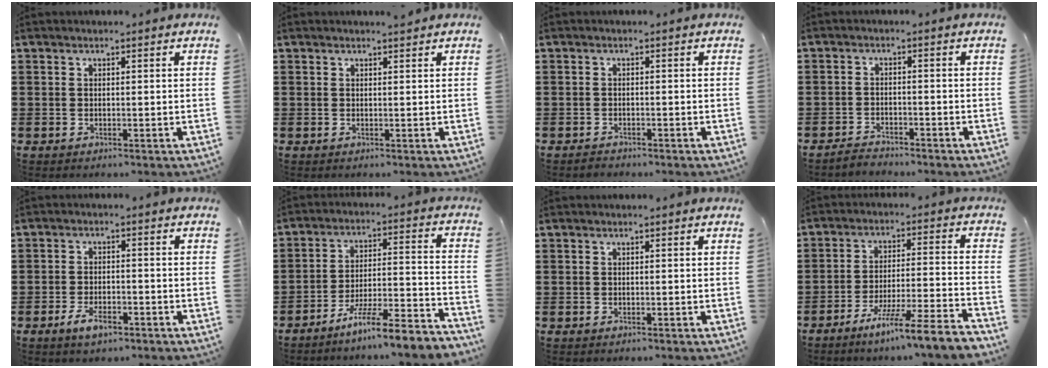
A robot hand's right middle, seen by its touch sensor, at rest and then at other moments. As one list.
[{"total": 0.5, "force": [0.5, 0.2, 0.1], "torque": [-0.004, 0.000, 0.009]}, {"total": 0.9, "force": [-0.9, 0.2, 0.0], "torque": [-0.002, 0.002, -0.019]}, {"total": 2.6, "force": [-2.6, 0.5, -0.3], "torque": [-0.002, 0.004, -0.058]}, {"total": 3.9, "force": [-2.3, 1.6, 2.7], "torque": [-0.051, 0.004, -0.044]}, {"total": 8.0, "force": [-7.1, -0.5, 3.6], "torque": [-0.057, -0.003, -0.137]}, {"total": 0.0}, {"total": 8.2, "force": [-6.9, -0.9, 4.3], "torque": [-0.070, -0.009, -0.134]}]